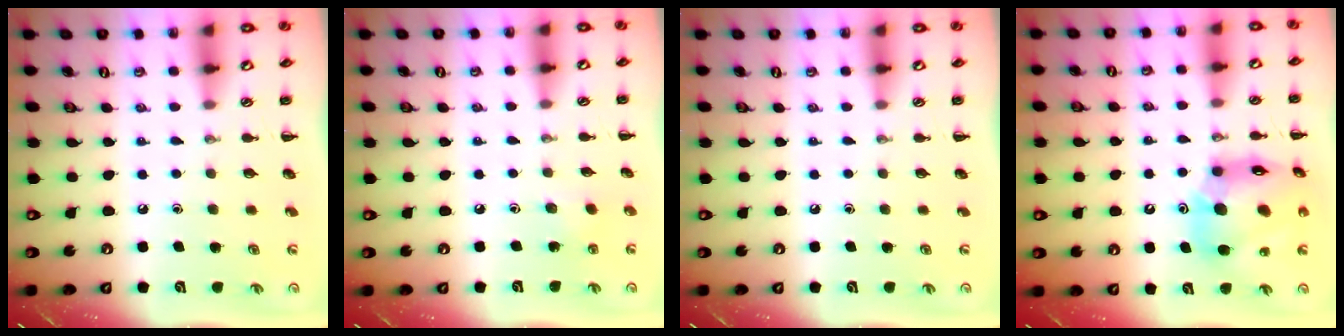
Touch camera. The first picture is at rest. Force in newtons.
{"total": 1.9, "press": 1.8, "slide": 0.7}
{"total": 0.0}
{"total": 17.3, "press": 16.6, "slide": 4.9}